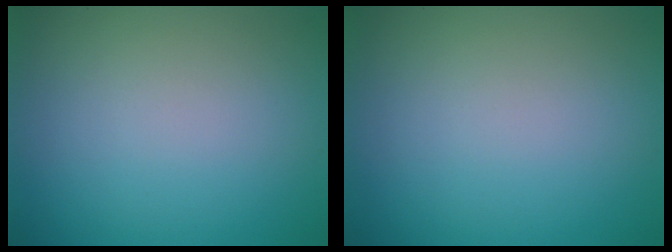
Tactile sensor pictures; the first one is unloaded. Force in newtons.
{"total": 0.0}